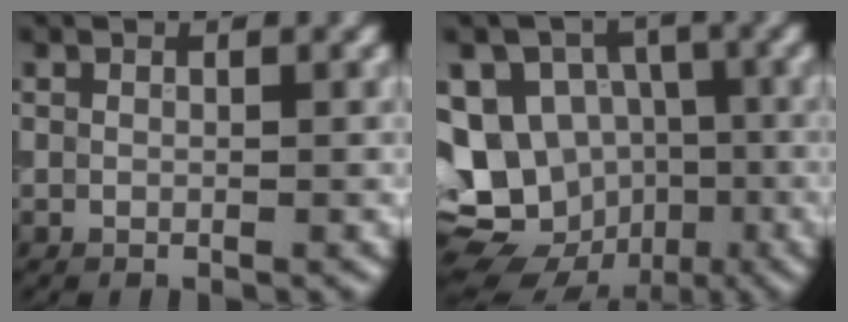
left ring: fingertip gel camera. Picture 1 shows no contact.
{"total": 14.6, "force": [-3.7, 12.9, 5.8], "torque": [-0.134, -0.005, -0.070]}